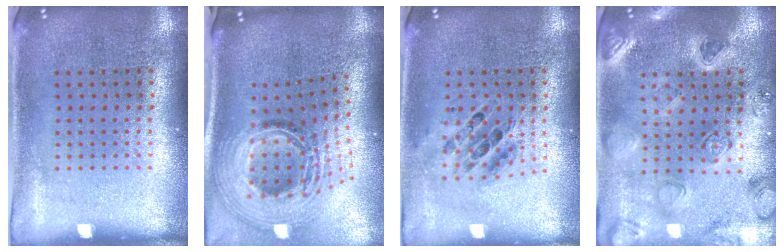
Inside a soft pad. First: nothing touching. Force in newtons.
{"total": 2.9, "press": 2.0, "slide": 2.1}
{"total": 0.7, "press": 0.6, "slide": 0.2}
{"total": 2.2, "press": 2.2, "slide": 0.4}